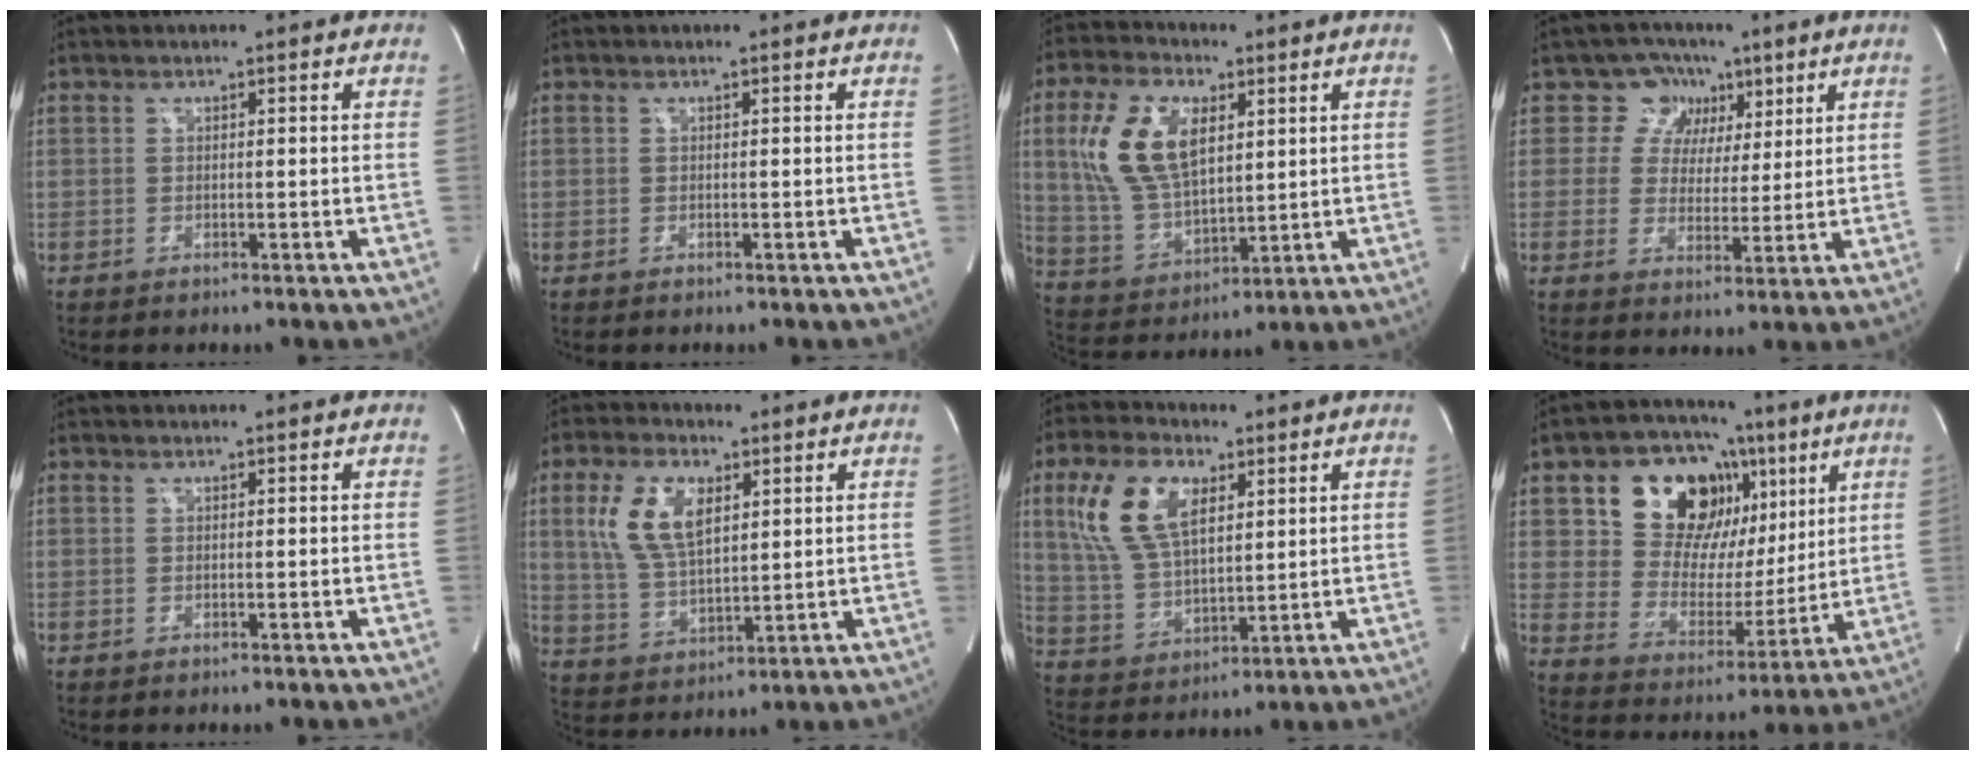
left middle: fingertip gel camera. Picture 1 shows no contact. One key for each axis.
{"total": 0.0}
{"total": 14.0, "fx": 4.3, "fy": 7.0, "fz": 11.4, "tx": -0.246, "ty": 0.017, "tz": 0.088}
{"total": 7.1, "fx": 3.4, "fy": 6.2, "fz": 0.7, "tx": 0.007, "ty": 0.019, "tz": 0.051}
{"total": 1.9, "fx": -0.8, "fy": -1.4, "fz": -0.9, "tx": 0.018, "ty": -0.013, "tz": -0.013}
{"total": 10.2, "fx": 3.6, "fy": 4.7, "fz": 8.3, "tx": -0.181, "ty": 0.012, "tz": 0.075}
{"total": 12.7, "fx": 5.1, "fy": 6.0, "fz": 10.0, "tx": -0.219, "ty": 0.021, "tz": 0.103}
{"total": 17.0, "fx": 8.0, "fy": 11.2, "fz": 10.0, "tx": -0.147, "ty": 0.034, "tz": 0.143}